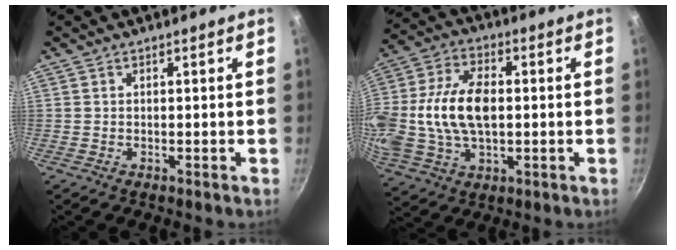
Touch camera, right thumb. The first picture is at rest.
{"total": 19.5, "force": [0.0, 11.7, 15.6], "torque": [-0.345, 0.010, 0.006]}